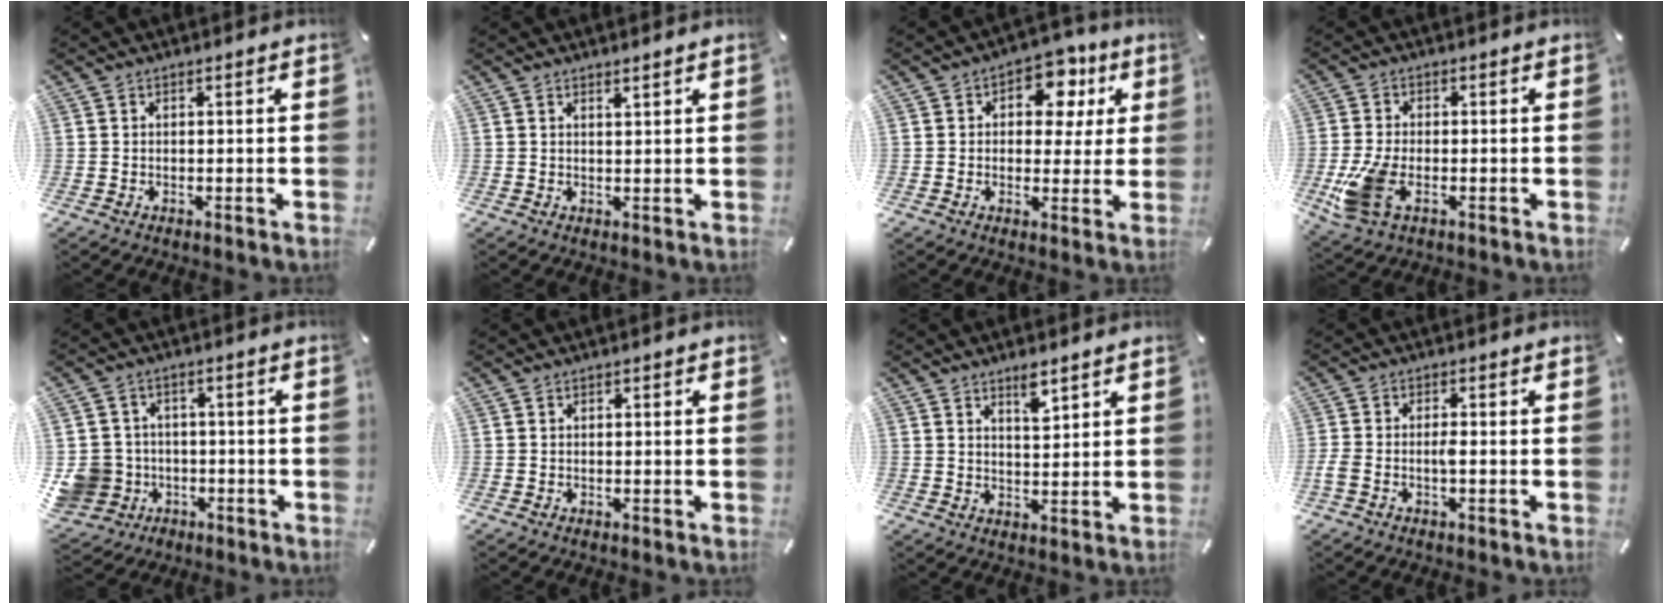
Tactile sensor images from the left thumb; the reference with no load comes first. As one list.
[{"total": 1.3, "force": [1.2, -0.2, 0.3], "torque": [-0.008, -0.003, 0.023]}, {"total": 10.3, "force": [4.0, 7.2, 6.2], "torque": [-0.075, -0.016, 0.067]}, {"total": 9.2, "force": [-2.8, 5.0, 7.1], "torque": [-0.162, -0.008, -0.047]}, {"total": 9.7, "force": [-2.8, 9.0, 2.5], "torque": [-0.077, 0.024, -0.047]}, {"total": 0.0}, {"total": 4.6, "force": [3.5, 1.6, 2.6], "torque": [-0.033, -0.020, 0.059]}, {"total": 2.8, "force": [-0.8, 1.0, 2.5], "torque": [-0.053, 0.001, -0.017]}]